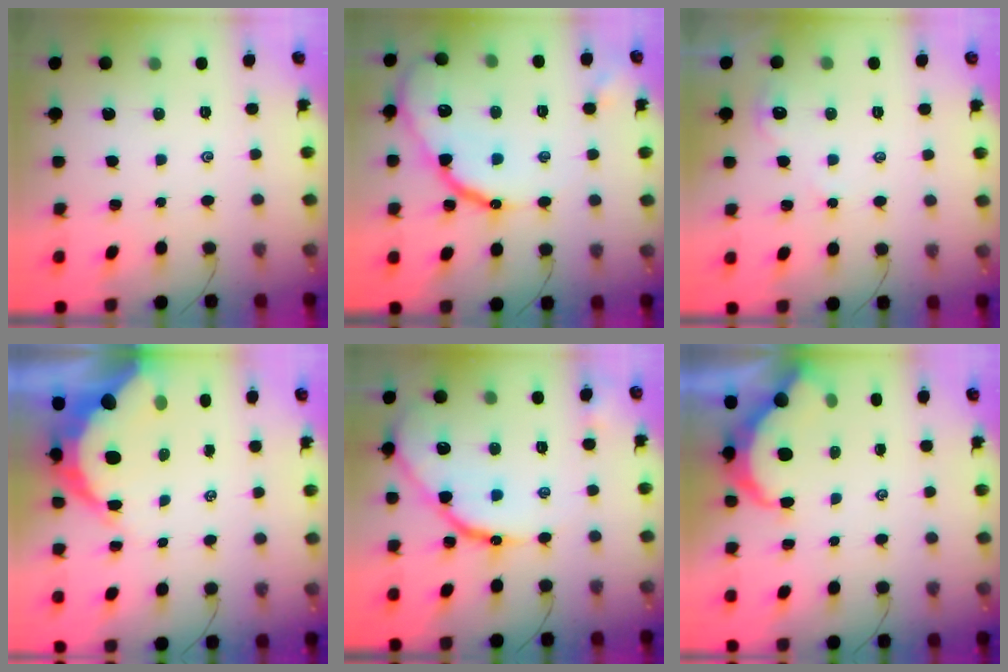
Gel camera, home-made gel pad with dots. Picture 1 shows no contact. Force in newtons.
{"total": 16.0, "press": 15.9, "slide": 0.8}
{"total": 1.9, "press": 1.8, "slide": 0.3}
{"total": 13.4, "press": 13.3, "slide": 1.4}
{"total": 13.3, "press": 13.3, "slide": 1.3}
{"total": 5.5, "press": 5.5, "slide": 0.4}